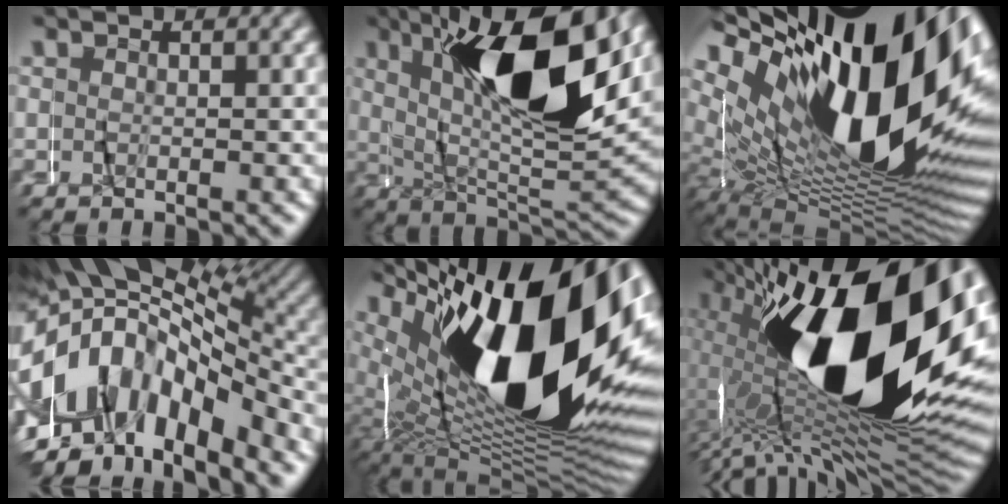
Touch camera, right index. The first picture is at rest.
{"total": 16.7, "force": [5.1, 6.1, 14.7], "torque": [-0.260, 0.034, 0.067]}
{"total": 27.0, "force": [2.0, 14.8, 22.5], "torque": [-0.311, 0.031, 0.014]}
{"total": 17.3, "force": [-3.1, 13.6, 10.2], "torque": [-0.185, -0.005, -0.069]}
{"total": 30.1, "force": [0.8, 14.1, 26.5], "torque": [-0.355, 0.038, -0.007]}
{"total": 34.1, "force": [0.7, 15.2, 30.5], "torque": [-0.423, 0.044, -0.005]}